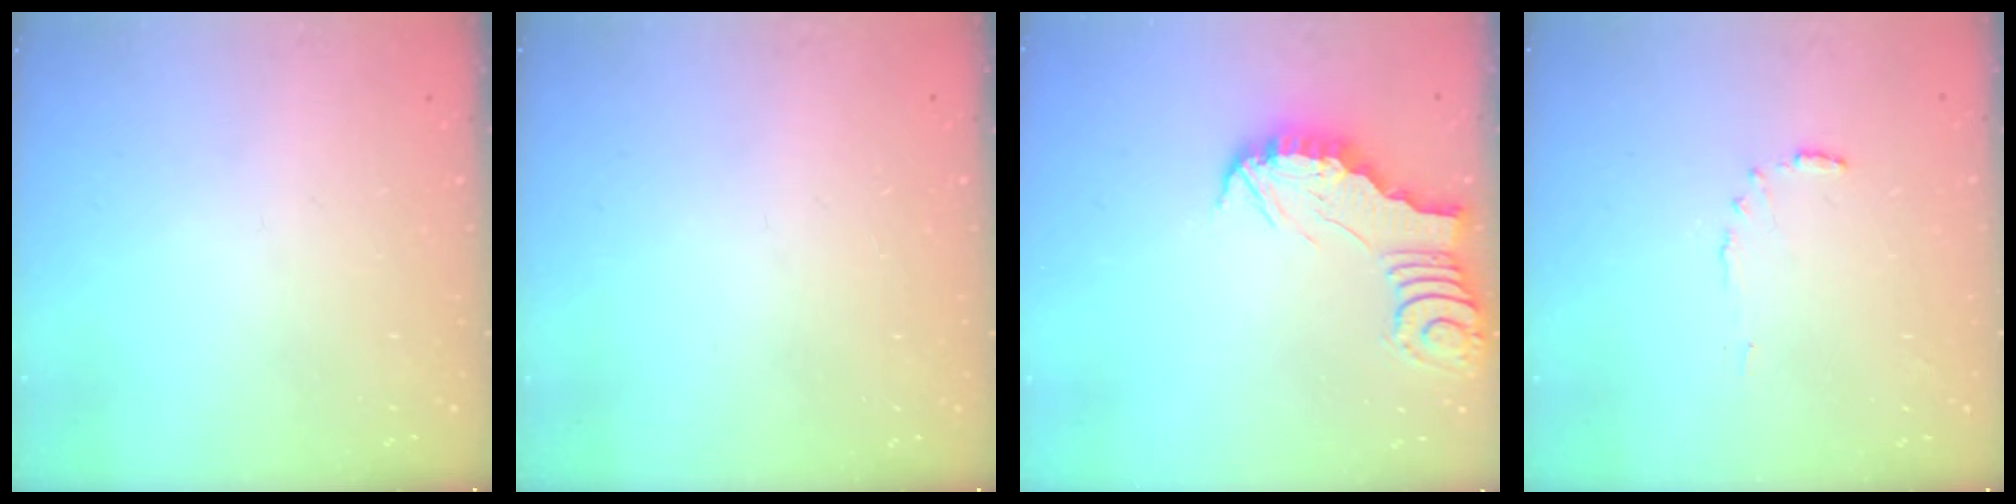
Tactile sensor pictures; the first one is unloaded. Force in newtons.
{"total": 0.0}
{"total": 3.0, "press": 3.0, "slide": 0.3}
{"total": 4.5, "press": 4.5, "slide": 0.7}